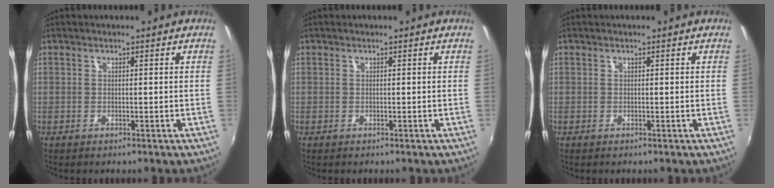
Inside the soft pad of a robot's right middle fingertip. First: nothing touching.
{"total": 0.0}
{"total": 0.0}